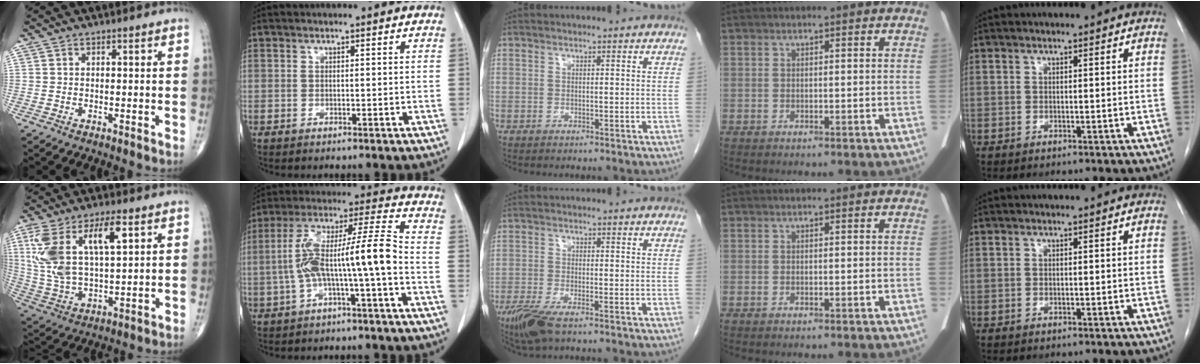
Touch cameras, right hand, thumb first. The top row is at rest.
{"thumb": {"total": 17.3, "force": [6.1, 7.6, 14.3], "torque": [-0.283, -0.008, 0.124]}, "index": {"total": 11.9, "force": [-2.7, 0.3, 11.6], "torque": [-0.217, 0.038, -0.049]}, "middle": {"total": 6.0, "force": [-4.1, 1.2, 4.2], "torque": [-0.086, -0.017, -0.074]}}